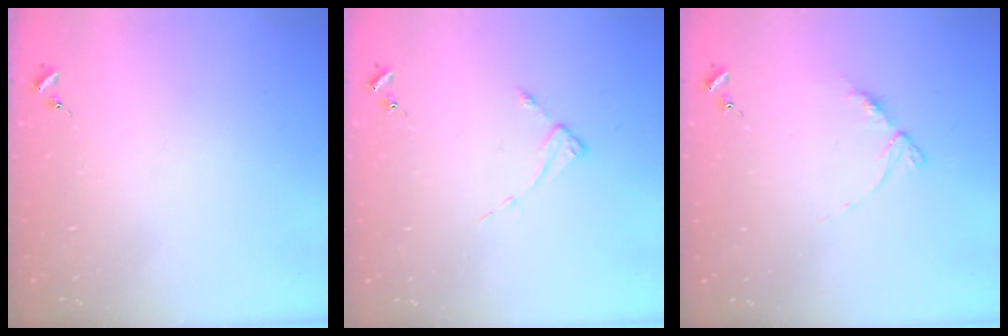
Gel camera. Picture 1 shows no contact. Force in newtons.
{"total": 2.6, "press": 2.6, "slide": 0.4}
{"total": 6.9, "press": 6.8, "slide": 0.7}